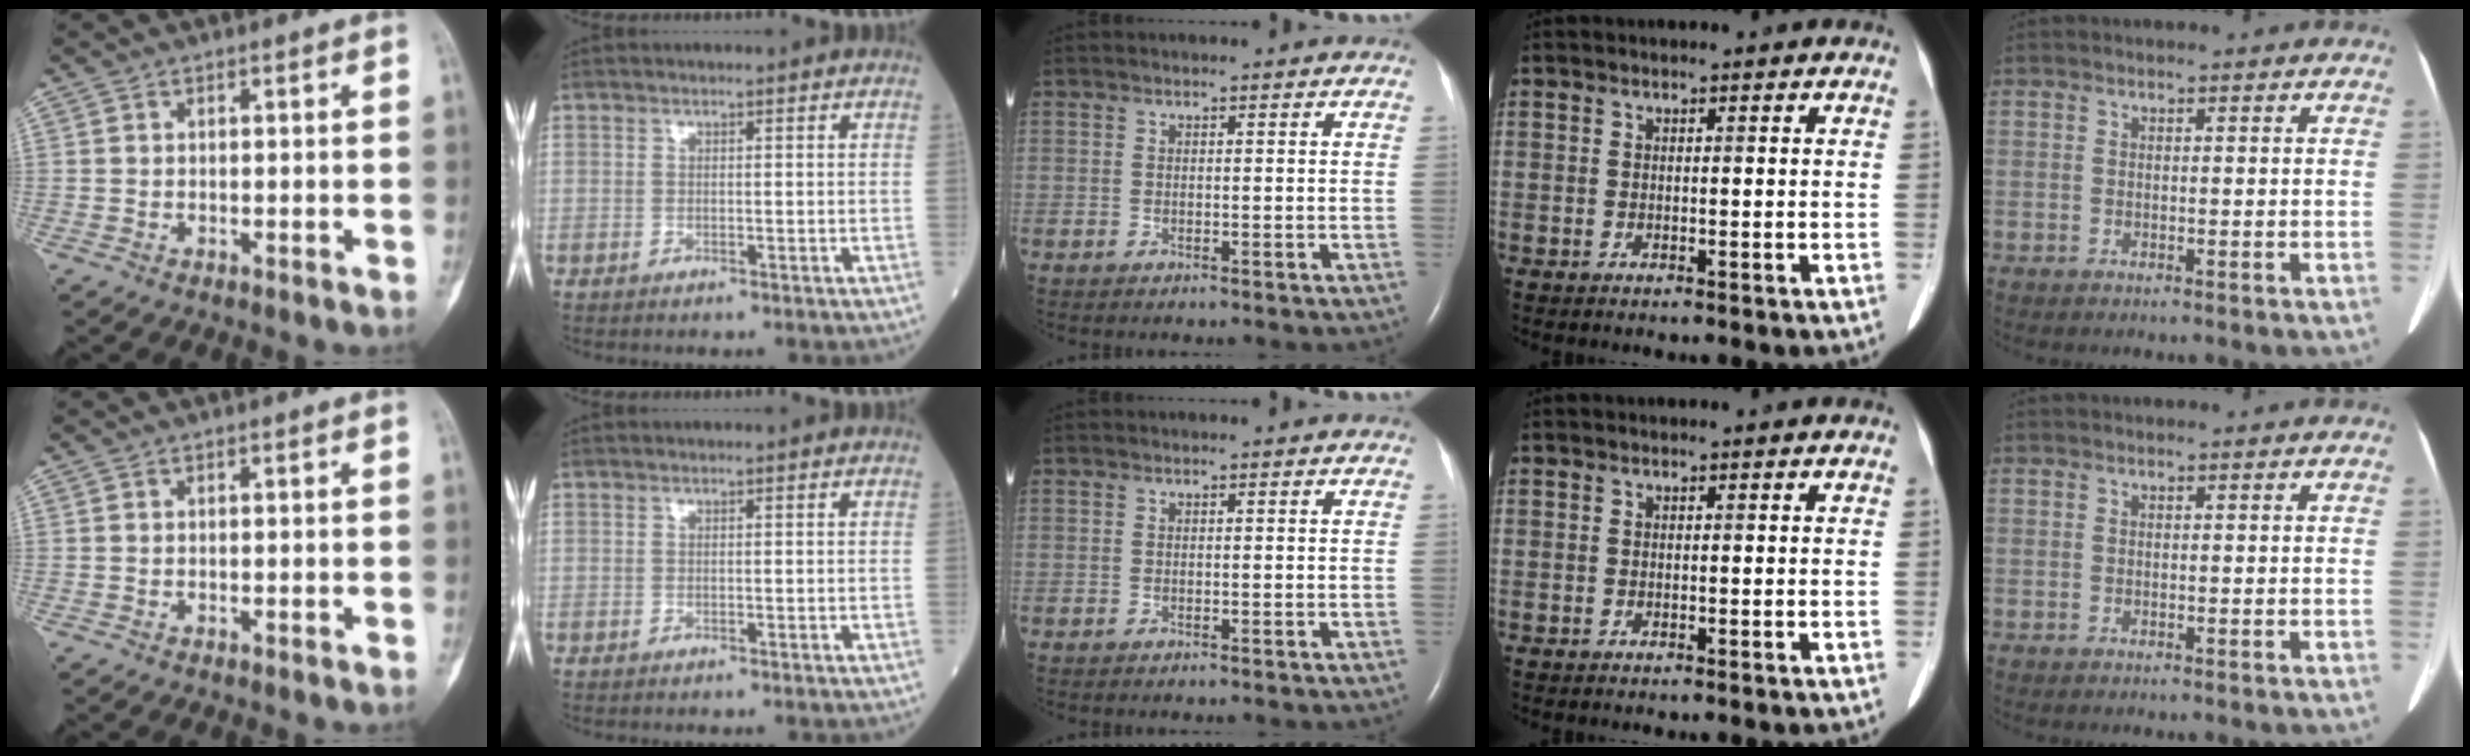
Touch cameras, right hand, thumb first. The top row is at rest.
{}